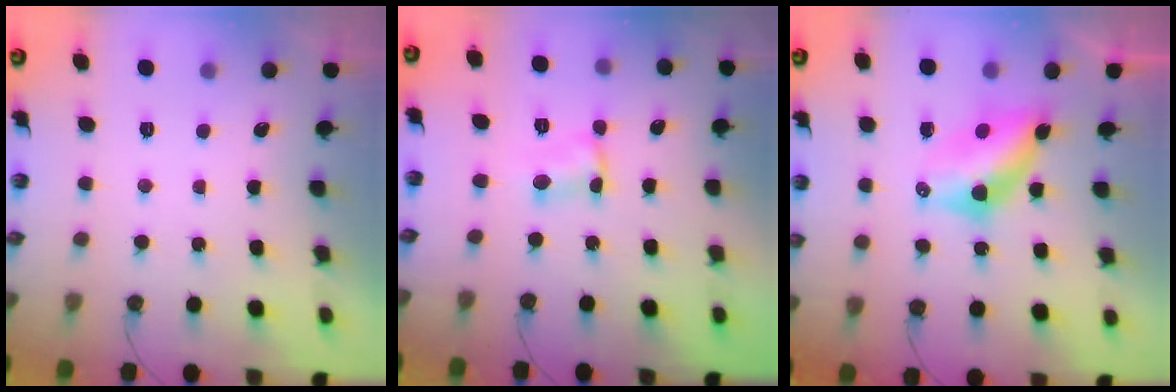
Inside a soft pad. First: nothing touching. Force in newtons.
{"total": 2.6, "press": 2.6, "slide": 0.2}
{"total": 6.7, "press": 6.7, "slide": 0.6}